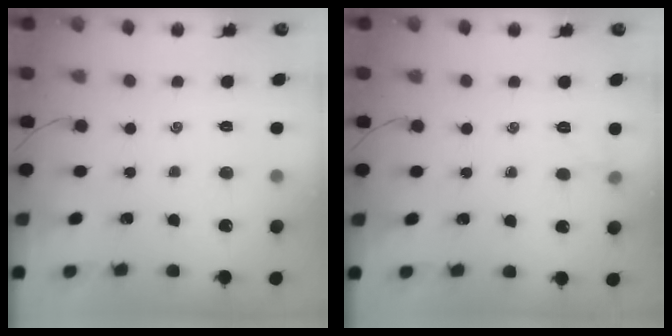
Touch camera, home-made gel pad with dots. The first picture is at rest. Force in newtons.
{"total": 5.2, "press": 5.0, "slide": 1.5}